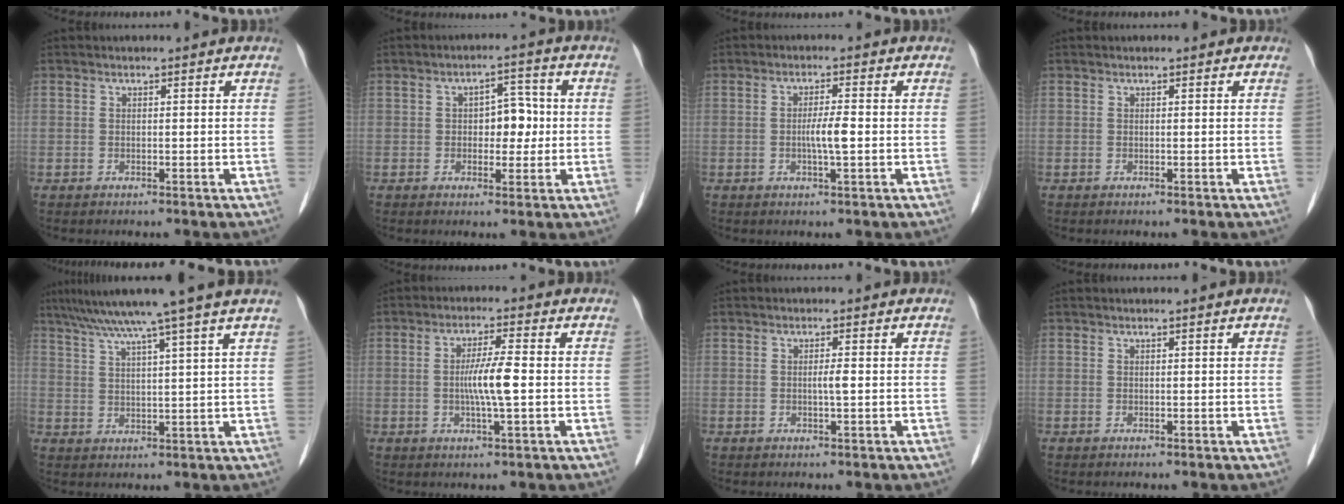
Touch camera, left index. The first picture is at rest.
{"total": 5.0, "force": [-0.1, 2.9, 4.0], "torque": [-0.055, 0.014, 0.004]}
{"total": 3.6, "force": [-0.6, 0.4, 3.5], "torque": [-0.066, -0.002, -0.008]}
{"total": 0.6, "force": [0.4, 0.5, 0.2], "torque": [-0.003, 0.009, -0.003]}
{"total": 11.5, "force": [8.9, -2.4, 6.8], "torque": [-0.111, 0.015, 0.128]}
{"total": 5.6, "force": [-0.6, 0.2, 5.6], "torque": [-0.109, -0.004, -0.010]}
{"total": 1.4, "force": [-0.2, 0.0, 1.4], "torque": [-0.025, -0.001, 0.000]}
{"total": 0.0}